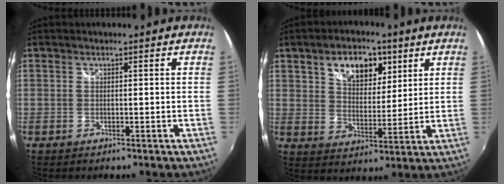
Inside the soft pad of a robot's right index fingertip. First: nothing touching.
{"total": 10.8, "force": [5.5, 6.4, 6.7], "torque": [-0.109, 0.020, 0.092]}